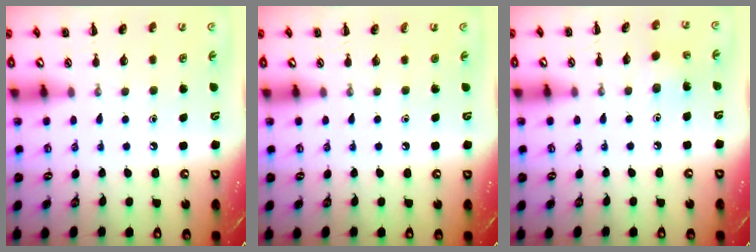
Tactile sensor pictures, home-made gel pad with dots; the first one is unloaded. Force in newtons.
{"total": 0.0}
{"total": 2.3, "press": 2.1, "slide": 0.9}